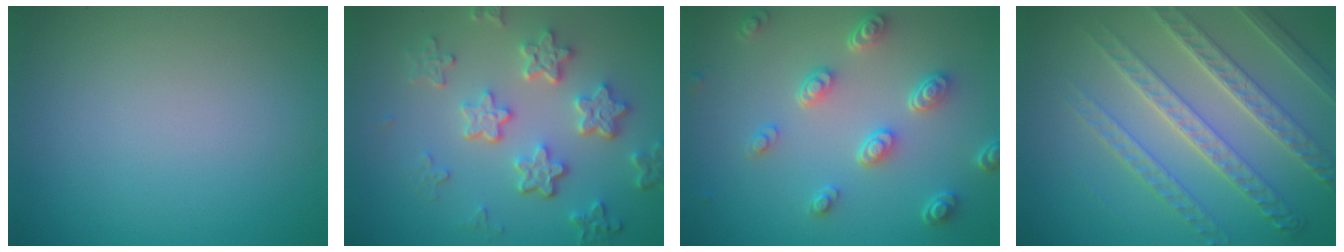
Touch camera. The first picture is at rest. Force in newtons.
{"total": 5.5, "press": 4.2, "slide": 3.6}
{"total": 4.5, "press": 3.5, "slide": 2.9}
{"total": 5.1, "press": 4.9, "slide": 1.7}